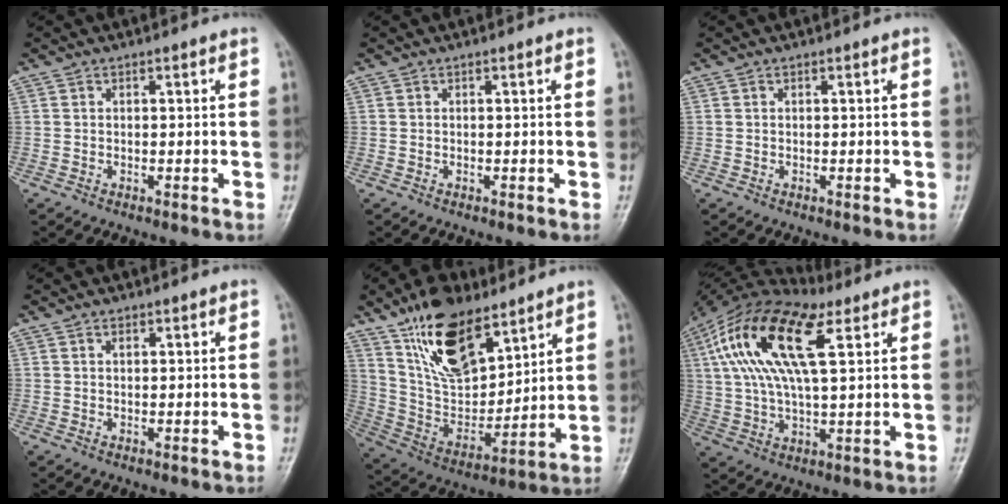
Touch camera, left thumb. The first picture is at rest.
{"total": 0.0}
{"total": 0.0}
{"total": 1.2, "force": [0.7, 0.7, 0.7], "torque": [-0.007, -0.002, 0.010]}
{"total": 19.1, "force": [11.8, 9.1, 12.0], "torque": [-0.170, -0.055, 0.231]}
{"total": 20.7, "force": [7.7, 8.3, 17.4], "torque": [-0.339, 0.017, 0.134]}